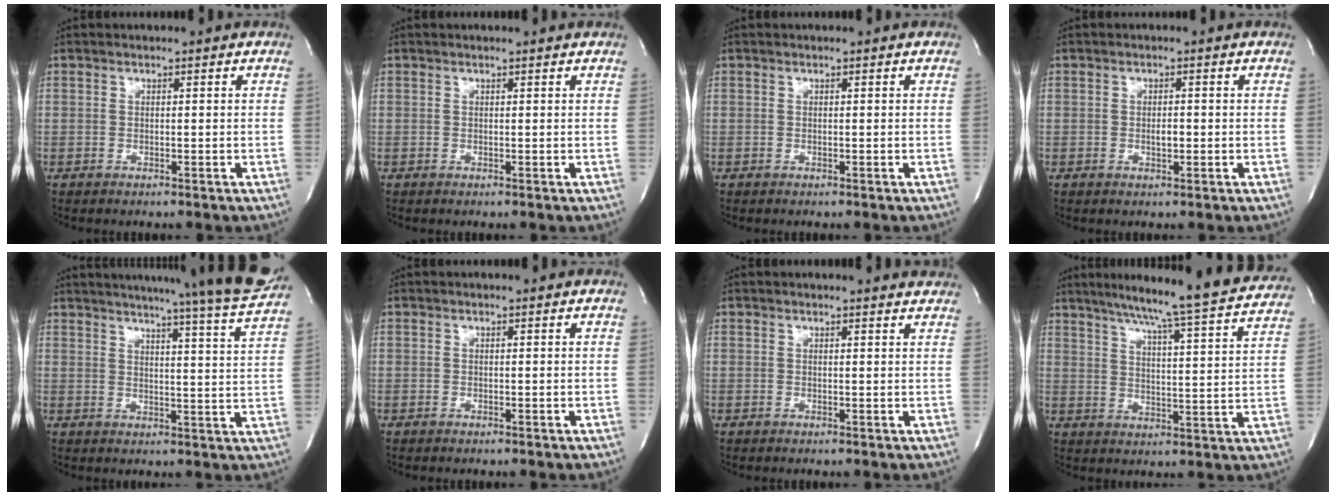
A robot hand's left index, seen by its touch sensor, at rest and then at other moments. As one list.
[{"total": 1.0, "force": [0.9, -0.1, 0.2], "torque": [-0.010, -0.001, 0.010]}, {"total": 0.0}, {"total": 1.5, "force": [-0.3, 0.6, 1.3], "torque": [-0.024, -0.001, -0.004]}, {"total": 22.4, "force": [20.2, -1.2, 9.6], "torque": [-0.148, -0.069, 0.244]}, {"total": 0.0}, {"total": 4.0, "force": [3.9, 0.1, 0.6], "torque": [-0.011, -0.004, 0.027]}, {"total": 22.6, "force": [20.1, -0.1, 10.2], "torque": [-0.161, -0.039, 0.255]}]